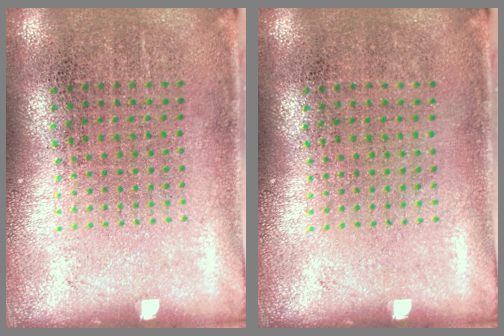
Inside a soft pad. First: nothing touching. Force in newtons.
{"total": 0.0}